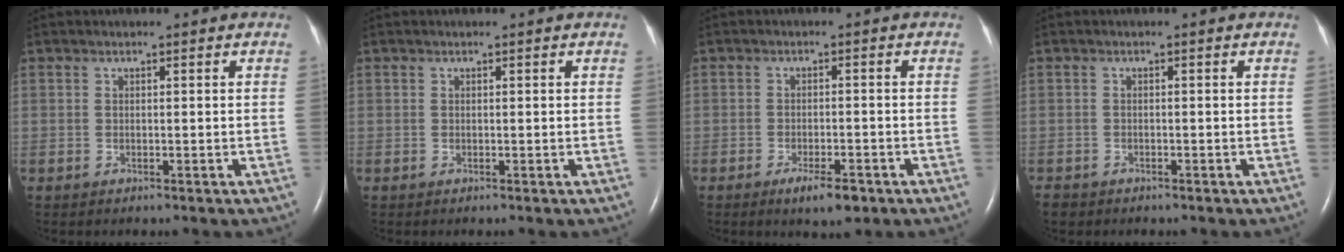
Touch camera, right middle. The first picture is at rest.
{"total": 0.0}
{"total": 4.5, "force": [-2.8, 1.2, 3.3], "torque": [-0.058, -0.005, -0.040]}
{"total": 2.2, "force": [-1.8, 1.2, 0.5], "torque": [-0.010, -0.001, -0.028]}